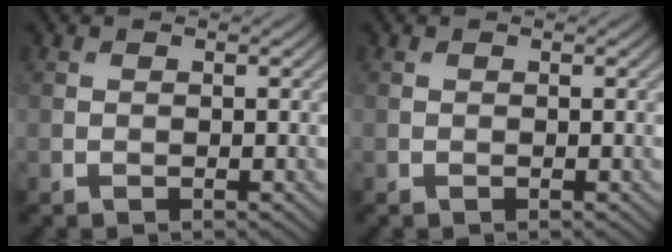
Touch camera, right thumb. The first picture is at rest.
{"total": 0.0}